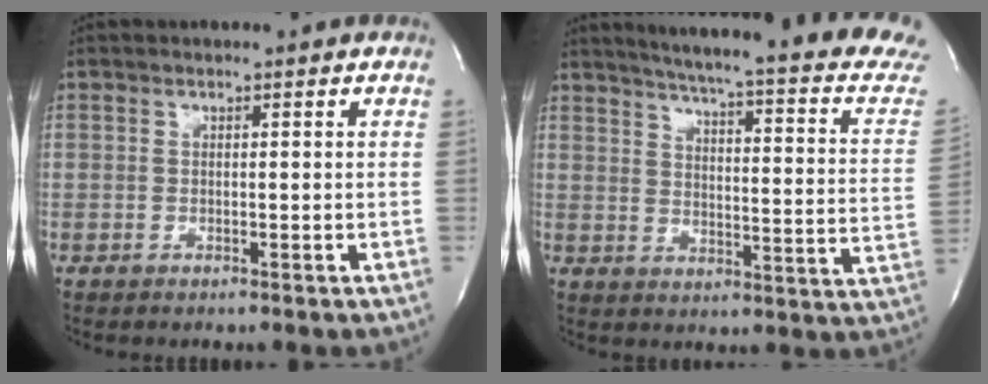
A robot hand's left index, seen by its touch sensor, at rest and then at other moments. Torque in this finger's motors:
{"motor_torque": [1.04, -1.10, 0.23, 0.09]}